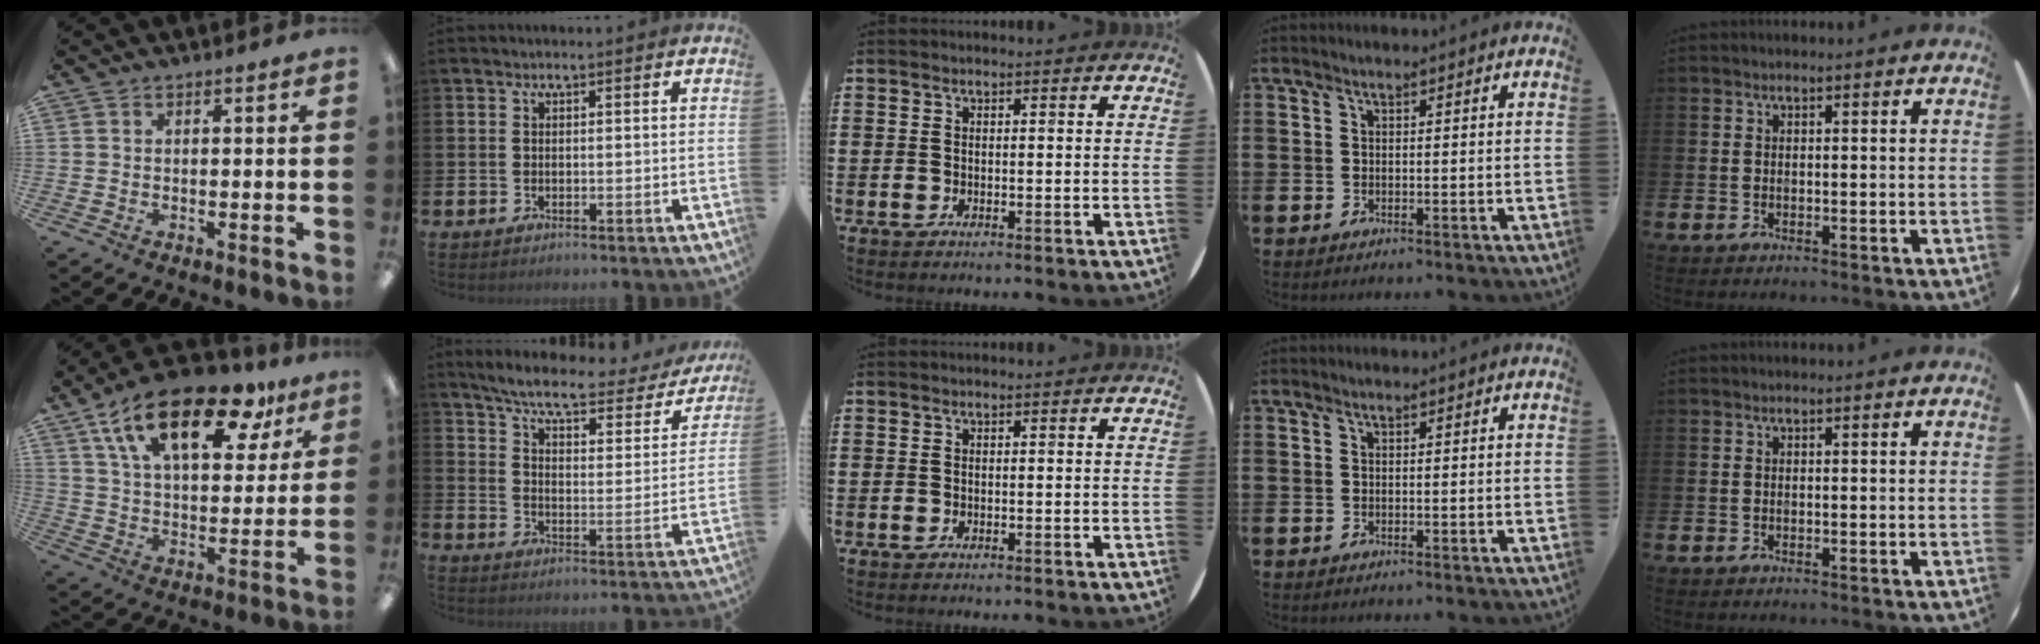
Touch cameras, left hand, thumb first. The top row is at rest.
{"thumb": {"total": 21.3, "force": [12.6, 9.7, 14.2], "torque": [-0.234, -0.056, 0.212]}, "index": {"total": 7.1, "force": [6.2, 1.2, 3.3], "torque": [-0.083, -0.042, 0.098]}}